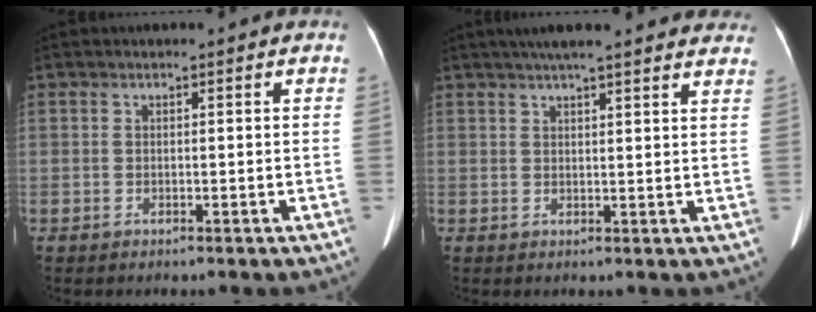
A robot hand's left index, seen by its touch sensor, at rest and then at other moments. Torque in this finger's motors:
{"motor_torque": [0.49, -0.56, 0.21, 0.08]}